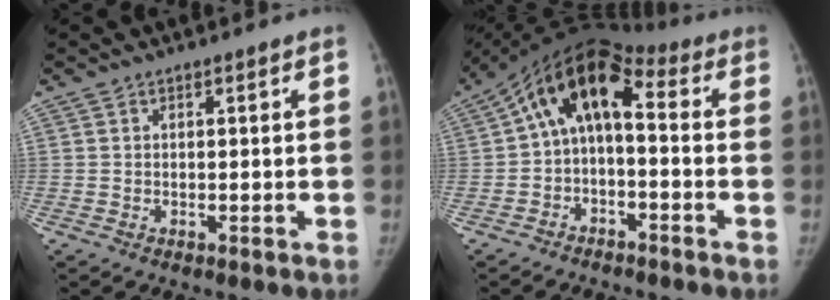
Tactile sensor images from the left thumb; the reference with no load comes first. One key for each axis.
{"total": 11.6, "fx": 0.2, "fy": 6.4, "fz": 9.7, "tx": -0.156, "ty": 0.053, "tz": -0.012}